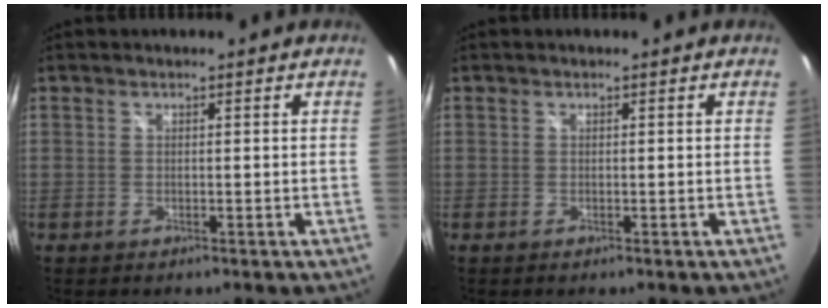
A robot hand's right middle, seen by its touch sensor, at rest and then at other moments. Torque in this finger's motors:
{"motor_torque": [-0.13, -0.05, 0.01, -0.01]}